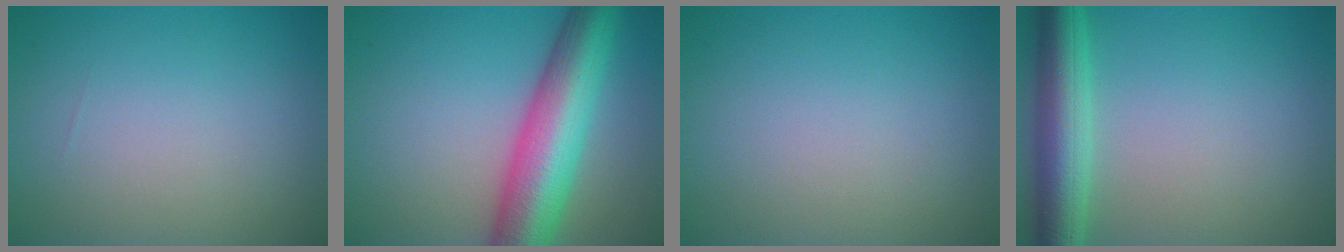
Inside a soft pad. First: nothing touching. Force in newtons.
{"total": 10.4, "press": 10.4, "slide": 0.3}
{"total": 0.0}
{"total": 5.9, "press": 5.9, "slide": 0.2}